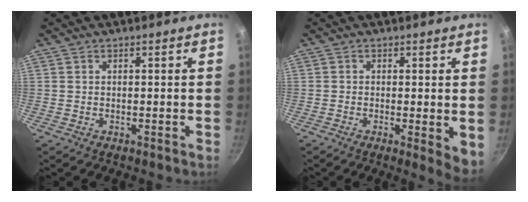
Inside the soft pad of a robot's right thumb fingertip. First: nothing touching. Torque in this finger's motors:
{"motor_torque": [-0.07, 0.47, -0.25, -0.08, 0.12]}